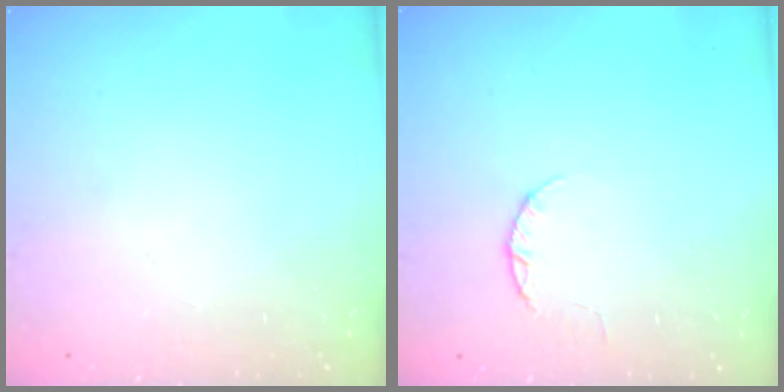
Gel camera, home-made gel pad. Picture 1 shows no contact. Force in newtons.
{"total": 2.4, "press": 2.3, "slide": 0.4}